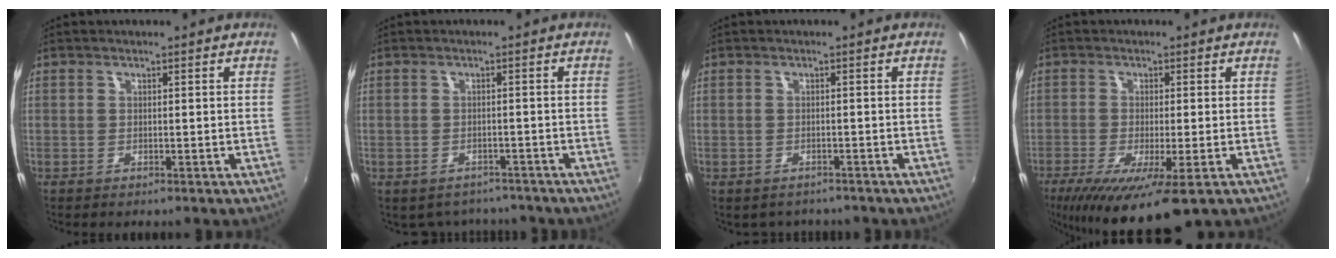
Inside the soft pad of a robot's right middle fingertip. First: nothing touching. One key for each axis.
{"total": 6.9, "fx": -5.5, "fy": 3.7, "fz": 1.8, "tx": -0.047, "ty": -0.014, "tz": -0.071}
{"total": 3.1, "fx": -2.4, "fy": 1.8, "fz": 0.7, "tx": -0.019, "ty": -0.009, "tz": -0.031}
{"total": 12.7, "fx": -7.0, "fy": 2.8, "fz": 10.2, "tx": -0.202, "ty": -0.046, "tz": -0.111}